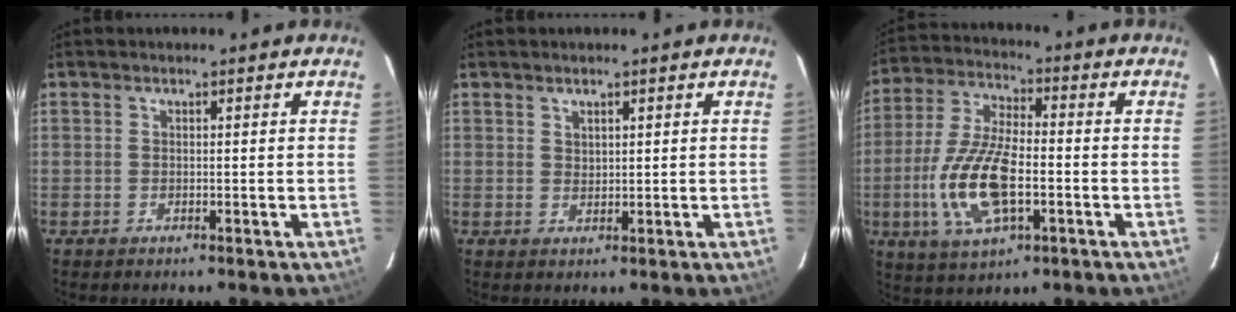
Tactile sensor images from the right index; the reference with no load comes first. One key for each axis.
{"total": 1.5, "fx": 1.1, "fy": 0.8, "fz": 0.6, "tx": -0.007, "ty": 0.002, "tz": 0.021}
{"total": 14.8, "fx": -3.7, "fy": 6.1, "fz": 13.0, "tx": -0.278, "ty": -0.004, "tz": -0.068}